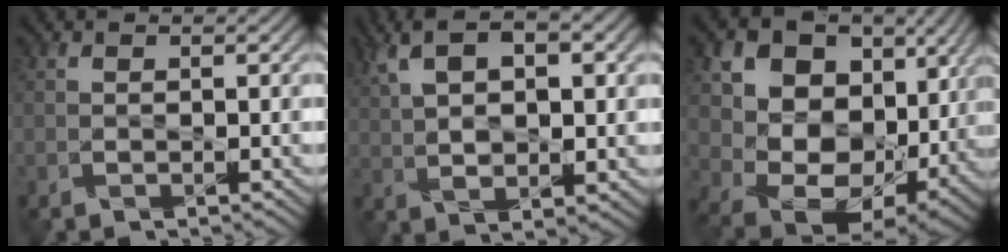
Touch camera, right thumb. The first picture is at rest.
{"total": 9.8, "force": [3.4, 4.2, 8.1], "torque": [-0.164, 0.009, 0.054]}
{"total": 15.8, "force": [4.6, 12.0, 9.2], "torque": [-0.181, -0.012, 0.114]}